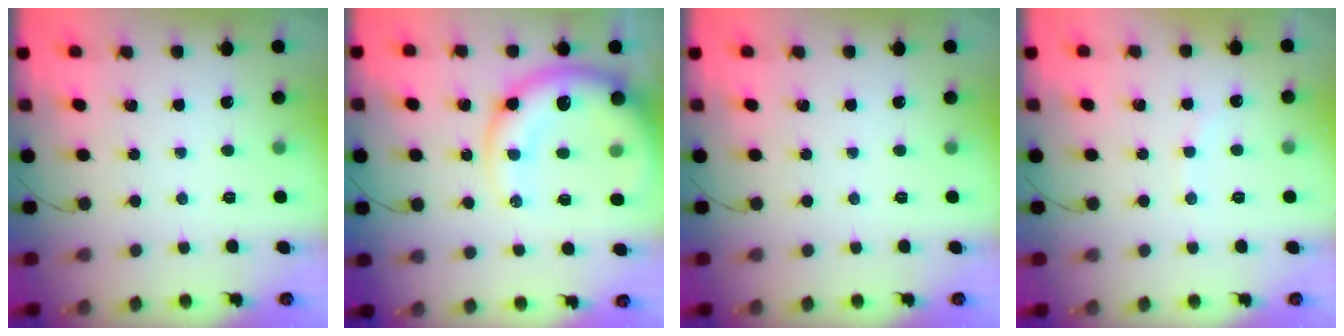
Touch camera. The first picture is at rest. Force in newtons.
{"total": 16.3, "press": 15.6, "slide": 4.7}
{"total": 0.0}
{"total": 3.6, "press": 3.4, "slide": 0.9}